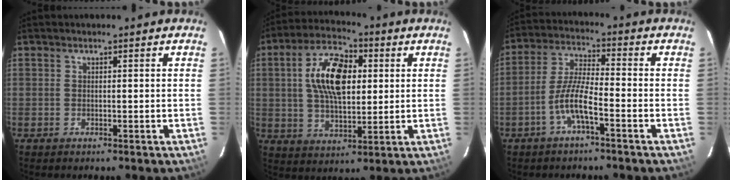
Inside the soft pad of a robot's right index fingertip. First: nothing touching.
{"total": 13.9, "force": [2.7, 7.3, 11.5], "torque": [-0.209, 0.023, 0.047]}
{"total": 6.9, "force": [-3.5, 1.0, 5.8], "torque": [-0.125, 0.008, -0.068]}